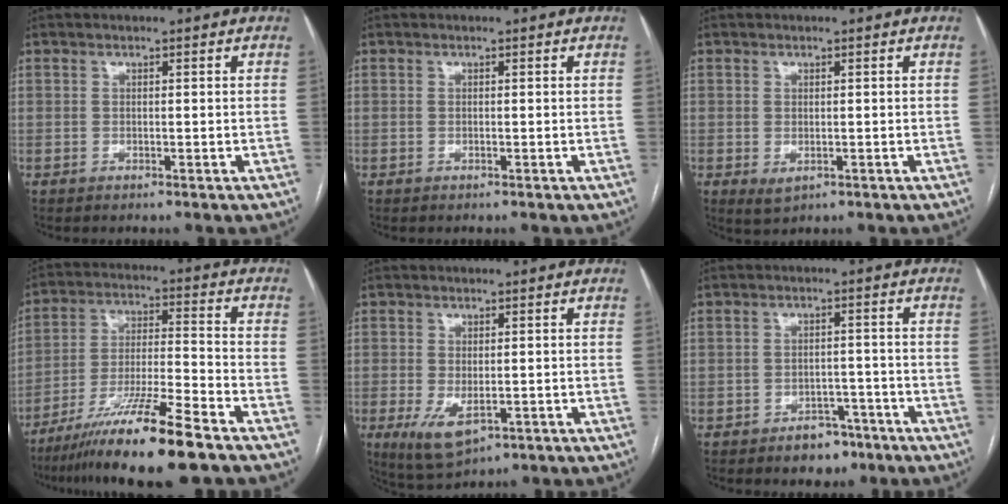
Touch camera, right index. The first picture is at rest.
{"total": 0.0}
{"total": 2.0, "force": [-0.6, 1.2, 1.5], "torque": [-0.025, -0.005, 0.001]}
{"total": 15.1, "force": [-10.6, -0.2, 10.7], "torque": [-0.206, -0.032, -0.190]}
{"total": 6.1, "force": [-2.1, 2.8, 5.0], "torque": [-0.092, -0.015, -0.022]}
{"total": 4.8, "force": [-3.3, 2.9, 1.9], "torque": [-0.020, 0.008, -0.042]}